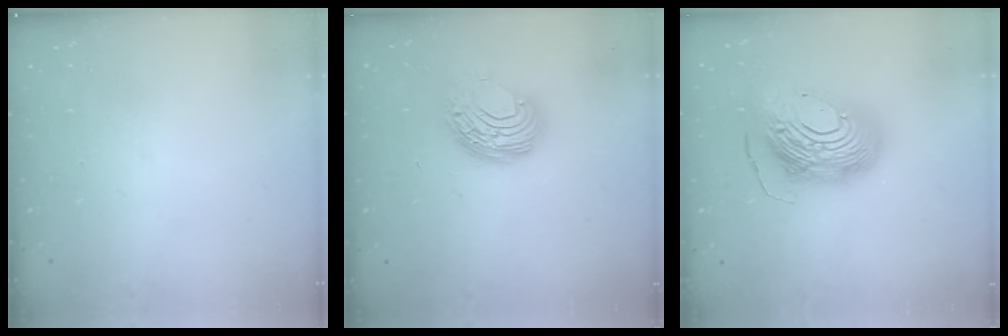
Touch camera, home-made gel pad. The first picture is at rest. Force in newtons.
{"total": 9.5, "press": 9.5, "slide": 0.5}
{"total": 18.2, "press": 18.1, "slide": 1.7}